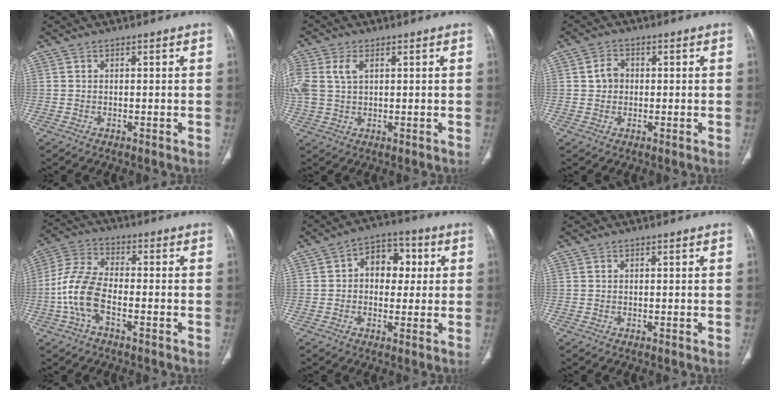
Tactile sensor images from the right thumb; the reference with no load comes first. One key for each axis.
{"total": 7.9, "fx": 2.2, "fy": 4.9, "fz": 5.7, "tx": -0.152, "ty": 0.014, "tz": 0.050}
{"total": 3.3, "fx": 0.2, "fy": 2.8, "fz": 1.7, "tx": -0.019, "ty": 0.008, "tz": 0.000}
{"total": 10.0, "fx": -3.0, "fy": 5.0, "fz": 8.1, "tx": -0.182, "ty": 0.032, "tz": -0.066}
{"total": 9.3, "fx": 1.5, "fy": 6.6, "fz": 6.3, "tx": -0.048, "ty": 0.015, "tz": 0.014}
{"total": 0.0}